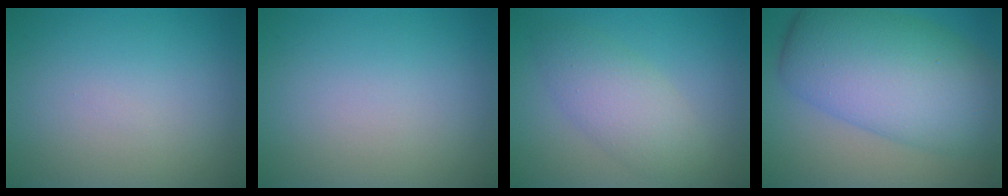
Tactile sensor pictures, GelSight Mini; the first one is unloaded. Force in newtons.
{"total": 0.0}
{"total": 4.0, "press": 4.0, "slide": 0.2}
{"total": 11.2, "press": 11.2, "slide": 0.3}